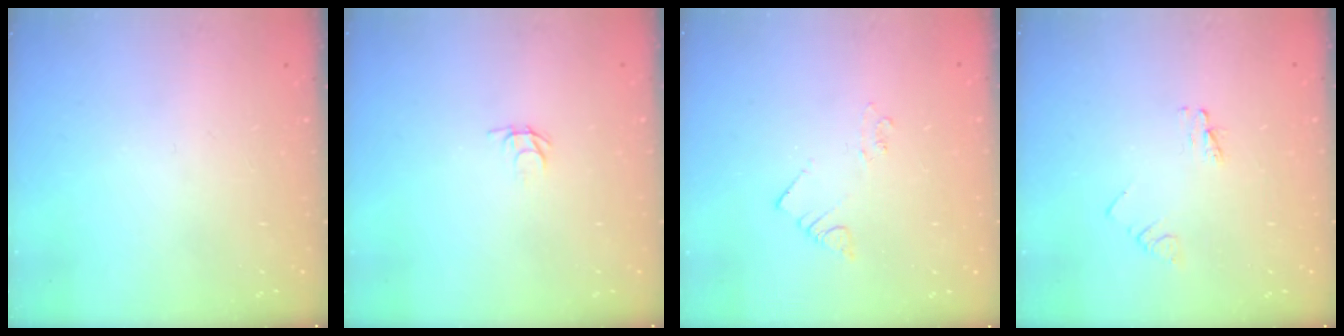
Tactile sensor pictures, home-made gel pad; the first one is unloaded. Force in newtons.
{"total": 2.5, "press": 2.5, "slide": 0.3}
{"total": 1.9, "press": 1.9, "slide": 0.3}
{"total": 2.8, "press": 2.8, "slide": 0.3}